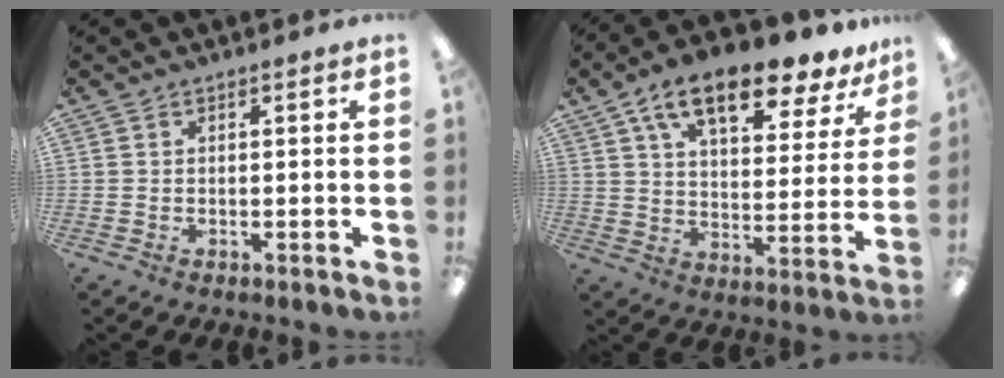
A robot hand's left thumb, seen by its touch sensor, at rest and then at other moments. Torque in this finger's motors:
{"motor_torque": [0.33, 0.85, 1.62, -1.15, 0.37]}